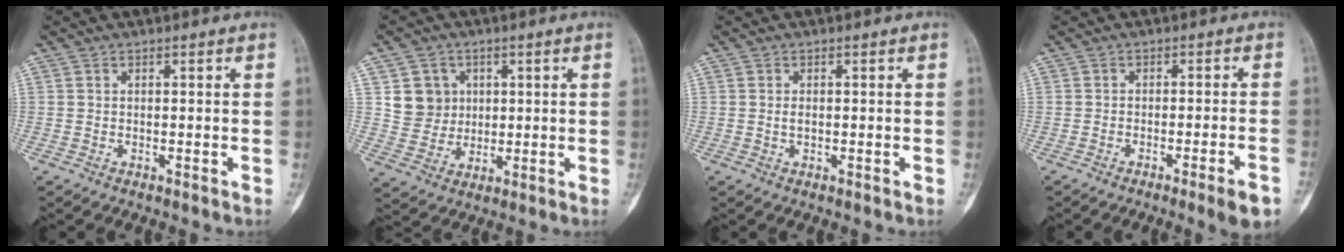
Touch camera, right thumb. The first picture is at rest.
{"total": 7.1, "force": [2.0, 6.6, 1.6], "torque": [0.004, -0.006, 0.041]}
{"total": 1.0, "force": [0.0, 0.6, 0.8], "torque": [-0.016, 0.000, 0.000]}
{"total": 5.7, "force": [-3.2, 0.3, 4.7], "torque": [-0.067, 0.008, -0.046]}